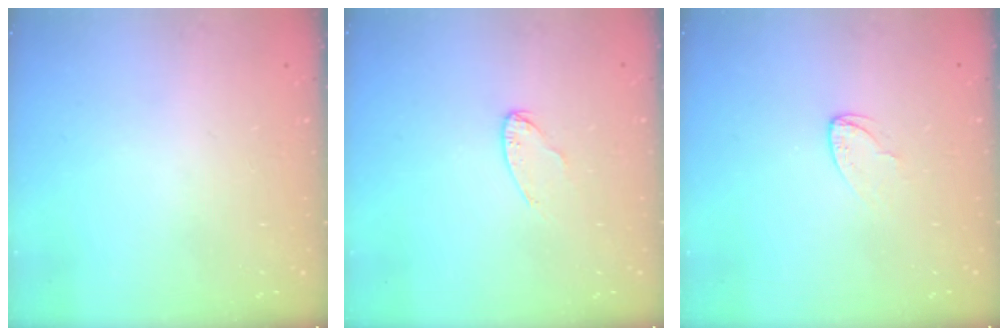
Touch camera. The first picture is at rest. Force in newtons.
{"total": 5.4, "press": 5.3, "slide": 0.6}
{"total": 4.0, "press": 3.9, "slide": 0.3}